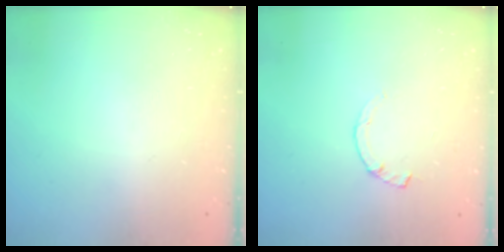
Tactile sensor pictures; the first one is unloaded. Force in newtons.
{"total": 1.0, "press": 0.9, "slide": 0.2}